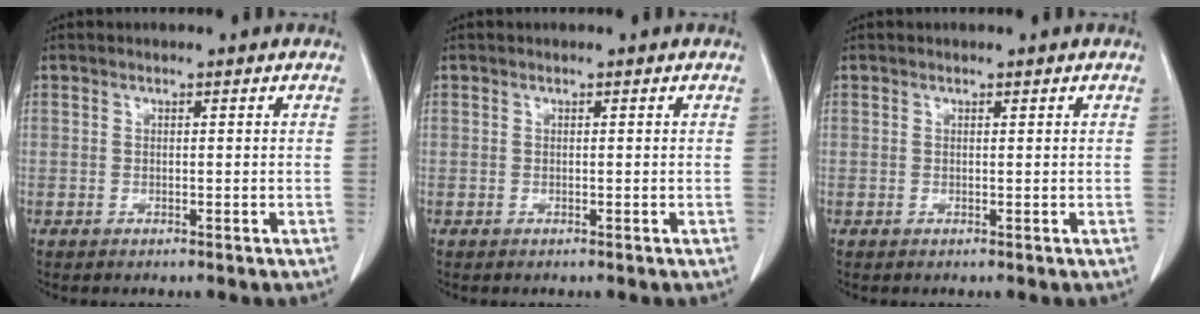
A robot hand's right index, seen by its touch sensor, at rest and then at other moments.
{"total": 0.0}
{"total": 0.0}